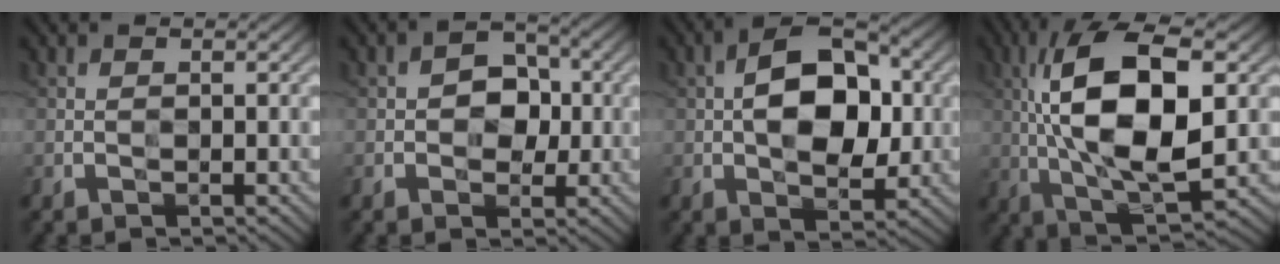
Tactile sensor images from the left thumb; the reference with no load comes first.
{"total": 4.6, "force": [-0.1, 3.4, 3.1], "torque": [-0.042, 0.003, -0.014]}
{"total": 10.4, "force": [0.6, 6.1, 8.4], "torque": [-0.135, 0.008, 0.002]}
{"total": 15.3, "force": [1.6, 6.2, 13.8], "torque": [-0.256, 0.011, 0.023]}